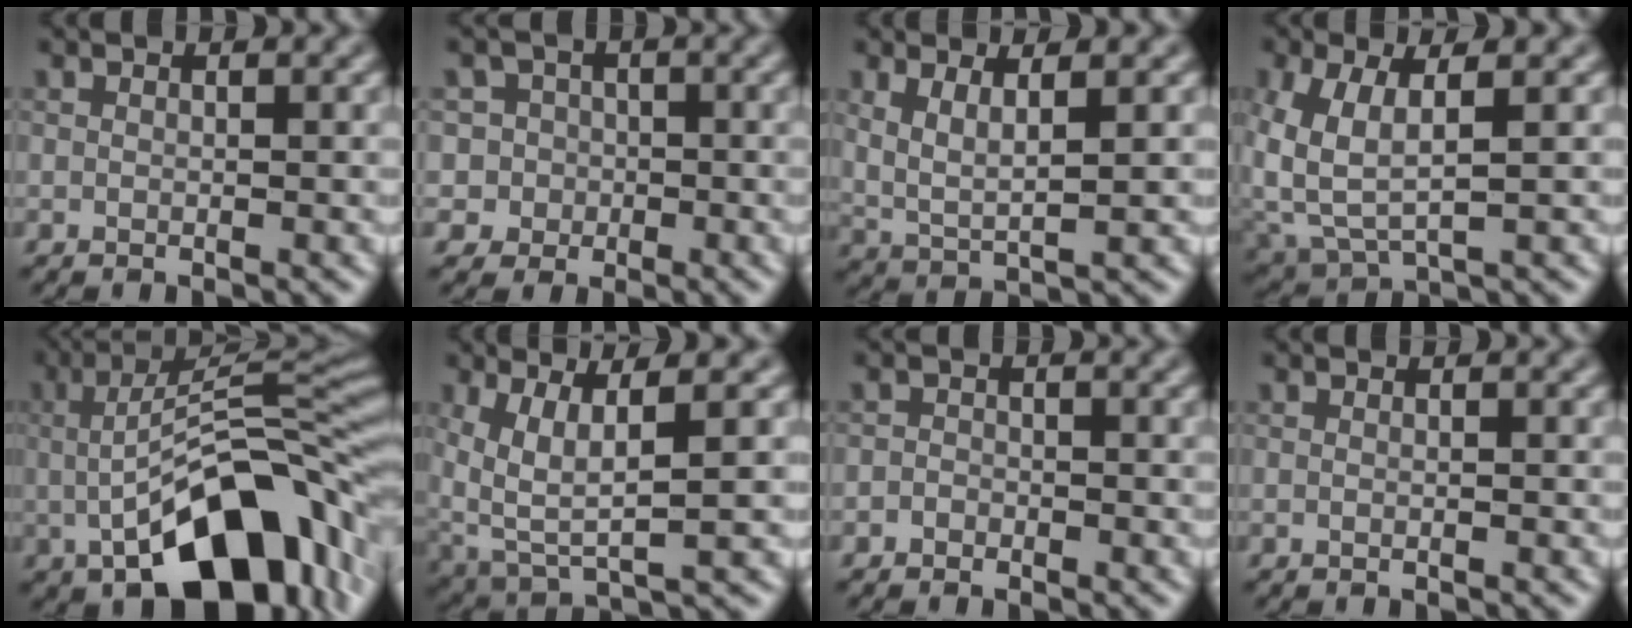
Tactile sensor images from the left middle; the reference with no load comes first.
{"total": 4.2, "force": [-0.2, 4.2, 0.5], "torque": [0.011, 0.021, -0.026]}
{"total": 3.2, "force": [1.5, 1.0, 2.7], "torque": [-0.057, -0.010, 0.033]}
{"total": 5.6, "force": [0.8, 3.1, 4.6], "torque": [-0.124, -0.008, 0.020]}
{"total": 13.0, "force": [-3.7, 5.6, 11.1], "torque": [-0.171, 0.009, -0.067]}
{"total": 5.6, "force": [1.4, 1.9, 5.1], "torque": [-0.119, -0.011, 0.033]}
{"total": 1.0, "force": [-0.6, 0.8, 0.1], "torque": [0.006, 0.001, -0.015]}
{"total": 0.5, "force": [-0.1, 0.2, 0.4], "torque": [-0.006, -0.005, -0.007]}